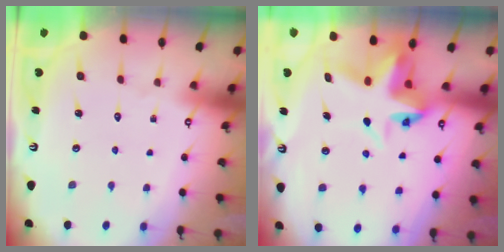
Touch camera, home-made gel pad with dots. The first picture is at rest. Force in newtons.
{"total": 6.6, "press": 6.6, "slide": 0.6}